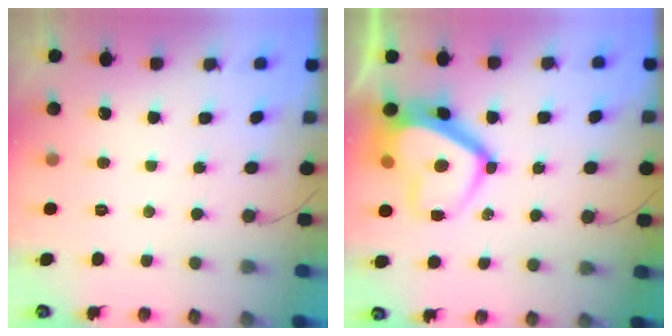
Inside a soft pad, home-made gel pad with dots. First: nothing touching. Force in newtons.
{"total": 13.6, "press": 13.5, "slide": 1.6}